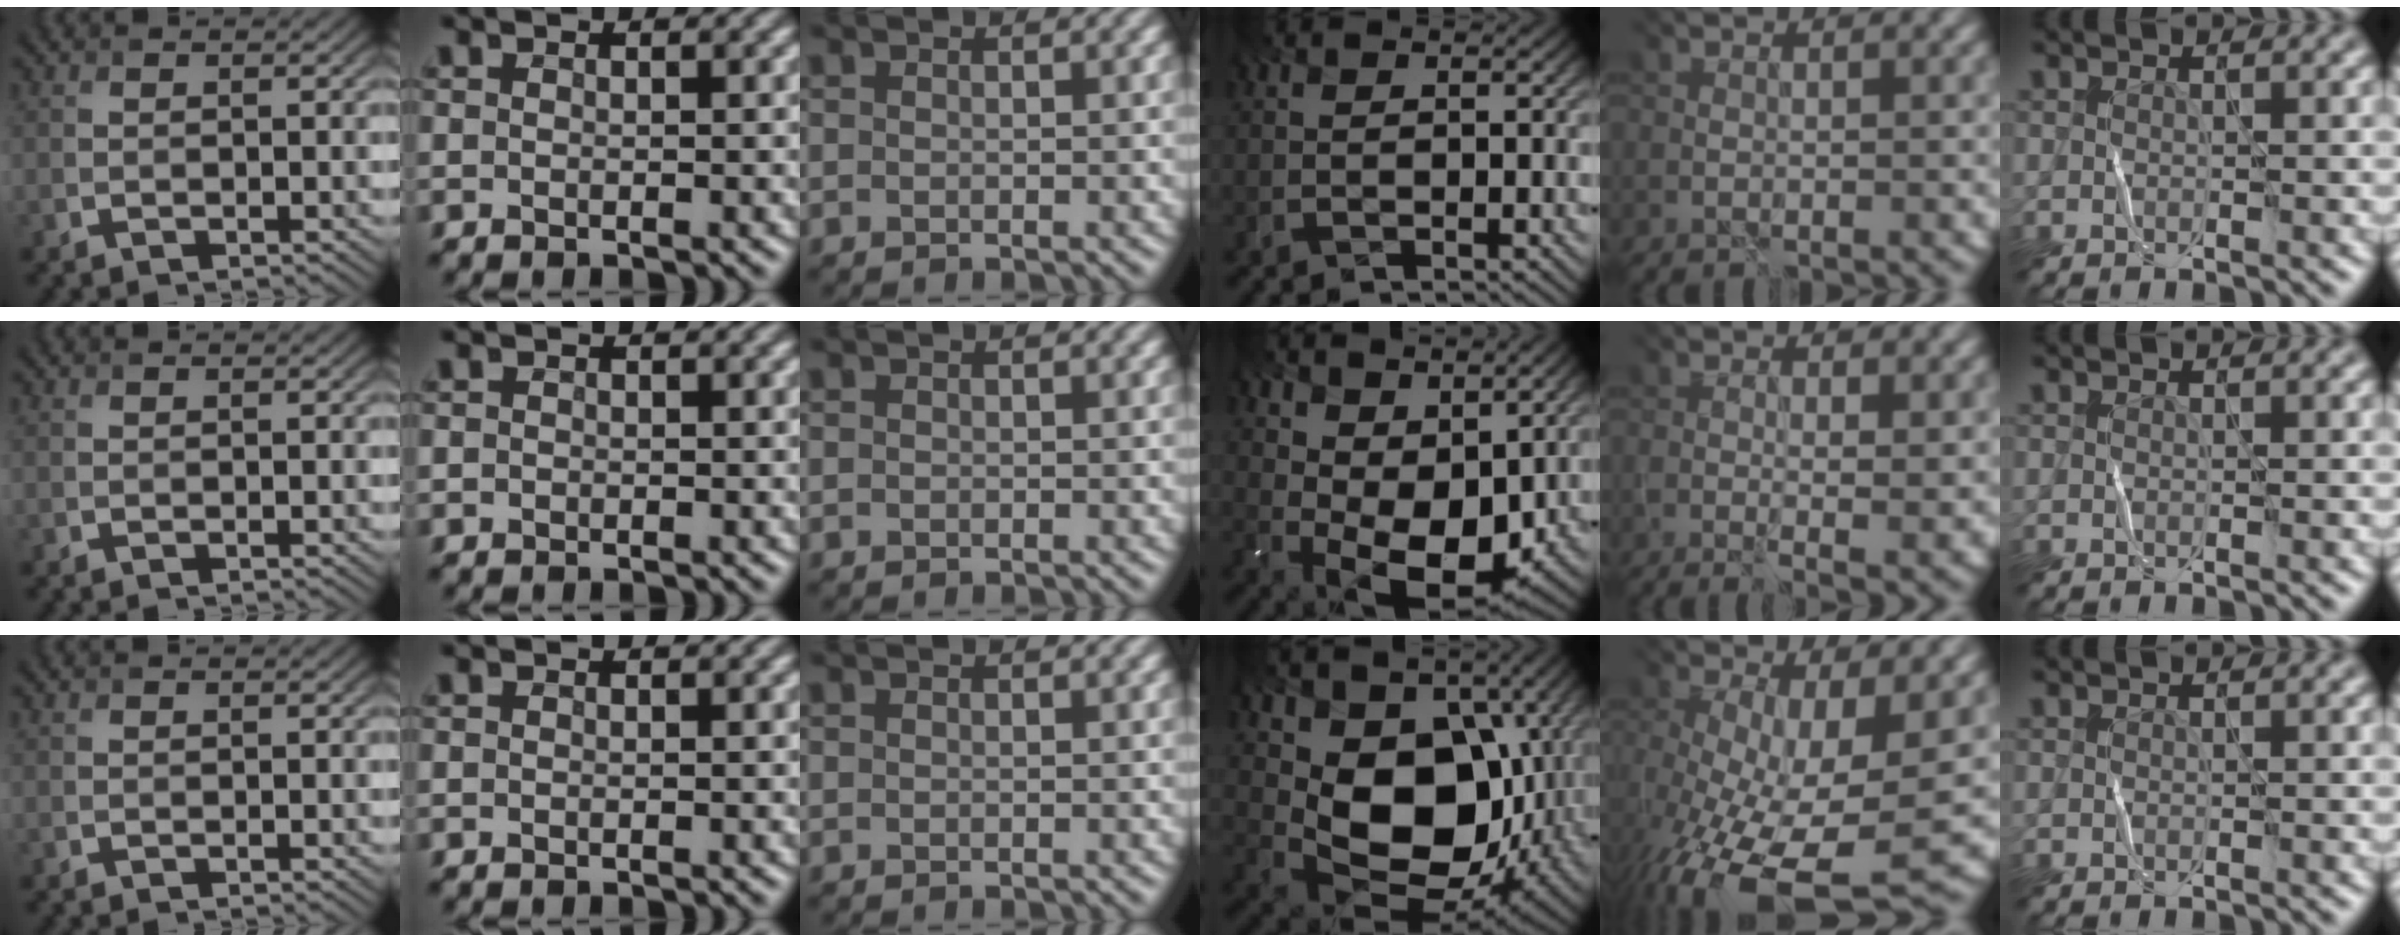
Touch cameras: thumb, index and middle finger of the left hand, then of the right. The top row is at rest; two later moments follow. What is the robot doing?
{"motion": "fold", "object": "bandana"}